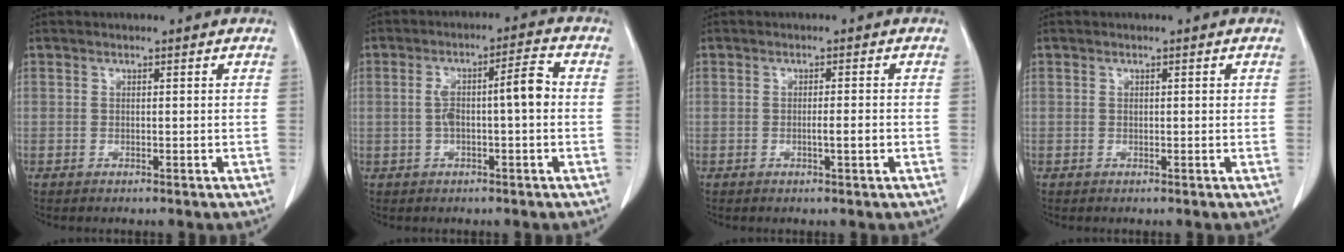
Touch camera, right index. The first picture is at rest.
{"total": 6.8, "force": [-0.2, 1.0, 6.7], "torque": [-0.122, 0.026, -0.002]}
{"total": 2.1, "force": [-0.5, 0.0, 2.0], "torque": [-0.034, -0.002, -0.009]}
{"total": 0.8, "force": [0.2, 0.3, 0.7], "torque": [-0.012, 0.003, 0.005]}